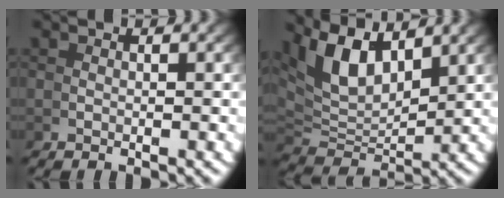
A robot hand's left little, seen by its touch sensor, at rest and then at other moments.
{"total": 8.7, "force": [3.6, 5.2, 6.0], "torque": [-0.125, -0.009, 0.071]}